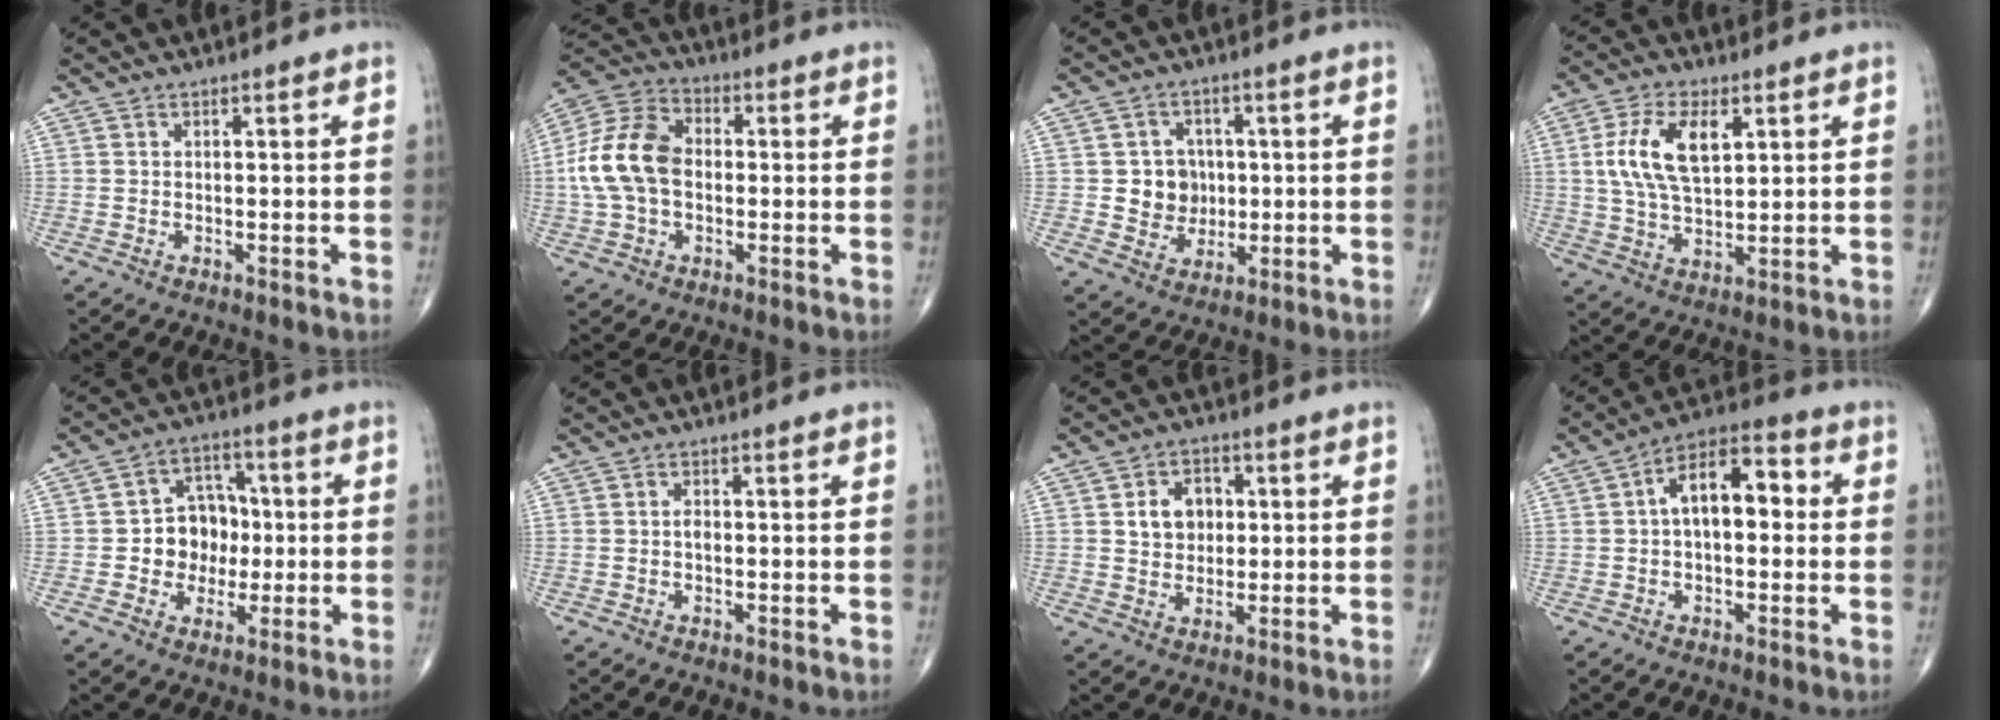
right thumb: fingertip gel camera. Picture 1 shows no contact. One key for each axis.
{"total": 13.7, "fx": -0.4, "fy": 9.3, "fz": 10.1, "tx": -0.200, "ty": 0.034, "tz": -0.013}
{"total": 7.3, "fx": 0.3, "fy": 6.7, "fz": 2.9, "tx": -0.009, "ty": 0.005, "tz": 0.007}
{"total": 11.9, "fx": 3.2, "fy": 6.1, "fz": 9.7, "tx": -0.184, "ty": -0.004, "tz": 0.063}
{"total": 9.9, "fx": -0.6, "fy": 8.3, "fz": 5.4, "tx": -0.032, "ty": 0.025, "tz": -0.014}
{"total": 1.1, "fx": -0.2, "fy": 0.7, "fz": 0.9, "tx": -0.010, "ty": 0.002, "tz": -0.006}
{"total": 6.9, "fx": 1.2, "fy": 5.4, "fz": 4.0, "tx": -0.037, "ty": 0.003, "tz": 0.019}
{"total": 11.4, "fx": 1.1, "fy": 6.2, "fz": 9.5, "tx": -0.135, "ty": 0.037, "tz": 0.004}